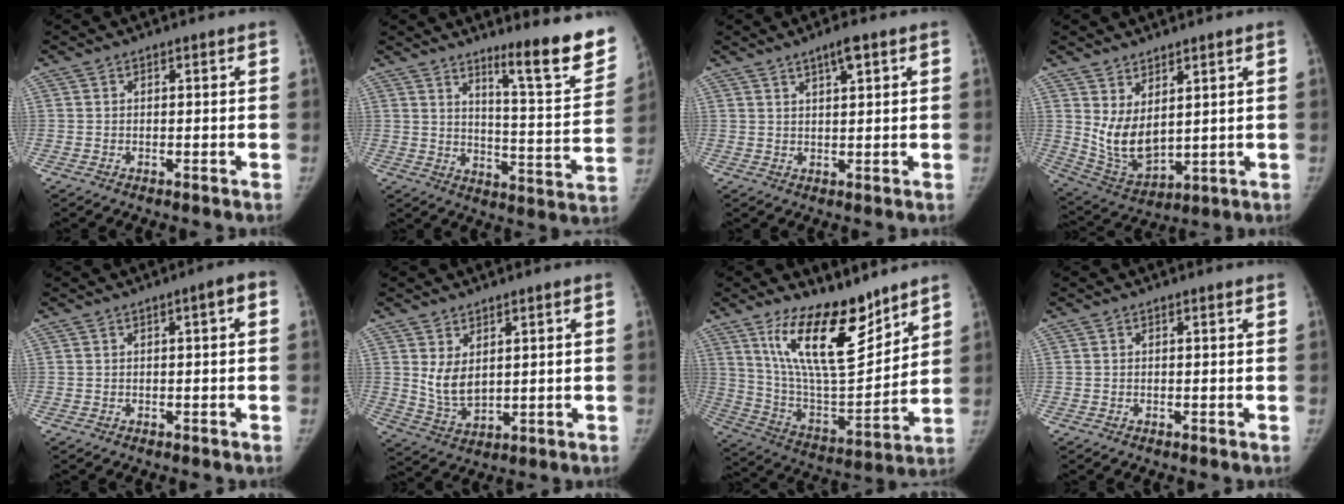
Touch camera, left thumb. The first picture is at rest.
{"total": 17.0, "force": [11.6, 2.3, 12.3], "torque": [-0.130, -0.090, 0.171]}
{"total": 3.5, "force": [2.1, 0.7, 2.7], "torque": [-0.045, -0.010, 0.037]}
{"total": 9.2, "force": [3.1, 5.0, 7.1], "torque": [-0.117, -0.034, 0.081]}
{"total": 2.6, "force": [0.5, 0.4, 2.5], "torque": [-0.034, 0.007, 0.005]}
{"total": 6.2, "force": [2.1, 3.7, 4.6], "torque": [-0.073, -0.022, 0.055]}
{"total": 19.4, "force": [12.9, 7.2, 12.7], "torque": [-0.173, -0.091, 0.238]}
{"total": 0.6, "force": [0.5, 0.0, 0.3], "torque": [-0.009, -0.001, 0.008]}